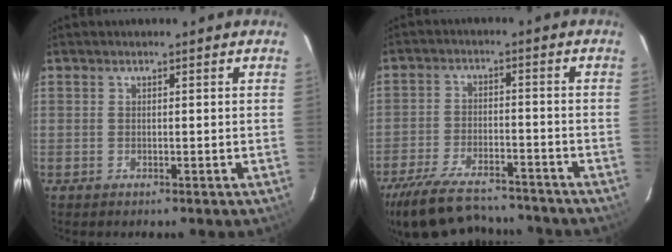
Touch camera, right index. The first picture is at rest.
{"total": 19.8, "force": [-16.8, 6.3, 8.2], "torque": [-0.185, -0.010, -0.258]}